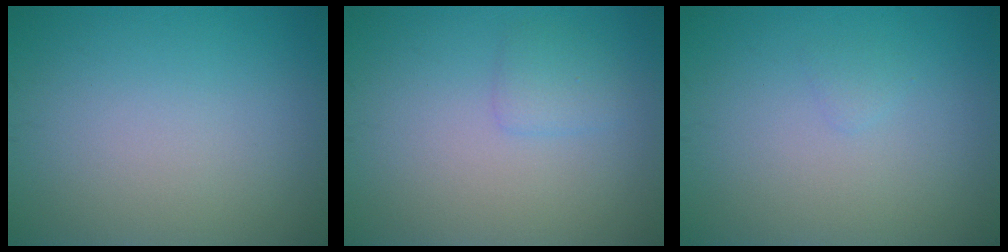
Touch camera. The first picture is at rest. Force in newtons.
{"total": 1.4, "press": 1.4, "slide": 0.1}
{"total": 0.5, "press": 0.5, "slide": 0.1}